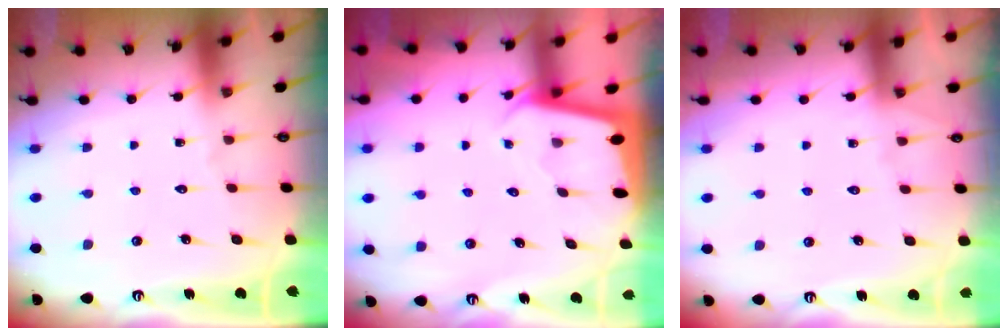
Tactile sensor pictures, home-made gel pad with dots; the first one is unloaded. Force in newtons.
{"total": 1.9, "press": 1.9, "slide": 0.1}
{"total": 4.8, "press": 4.7, "slide": 0.7}